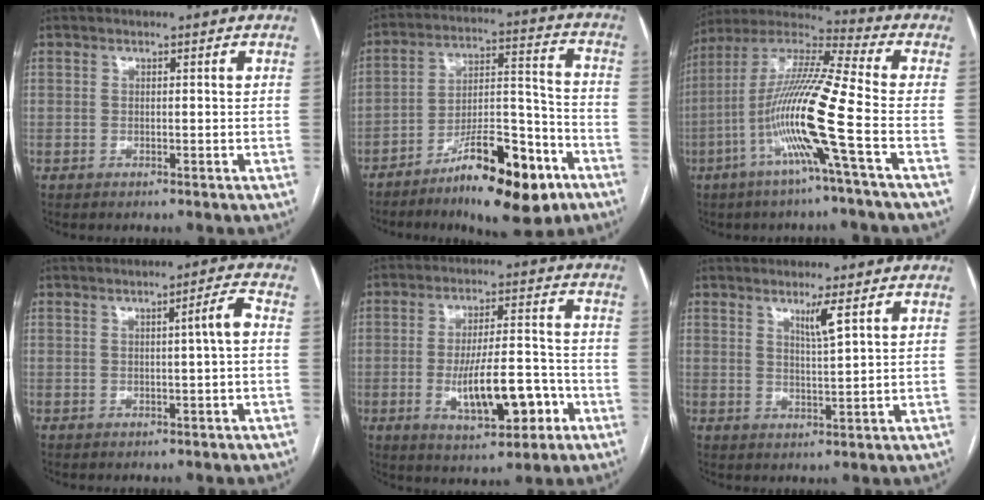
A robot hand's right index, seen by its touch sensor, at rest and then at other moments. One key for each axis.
{"total": 16.3, "fx": -9.9, "fy": 4.2, "fz": 12.2, "tx": -0.186, "ty": 0.020, "tz": -0.155}
{"total": 15.2, "fx": -5.0, "fy": -1.5, "fz": 14.3, "tx": -0.282, "ty": -0.001, "tz": -0.105}
{"total": 2.9, "fx": 0.0, "fy": -0.5, "fz": 2.8, "tx": -0.039, "ty": 0.002, "tz": 0.002}
{"total": 11.4, "fx": -3.7, "fy": 3.5, "fz": 10.2, "tx": -0.175, "ty": 0.009, "tz": -0.051}
{"total": 3.1, "fx": 1.8, "fy": -0.5, "fz": 2.5, "tx": -0.047, "ty": -0.009, "tz": 0.034}